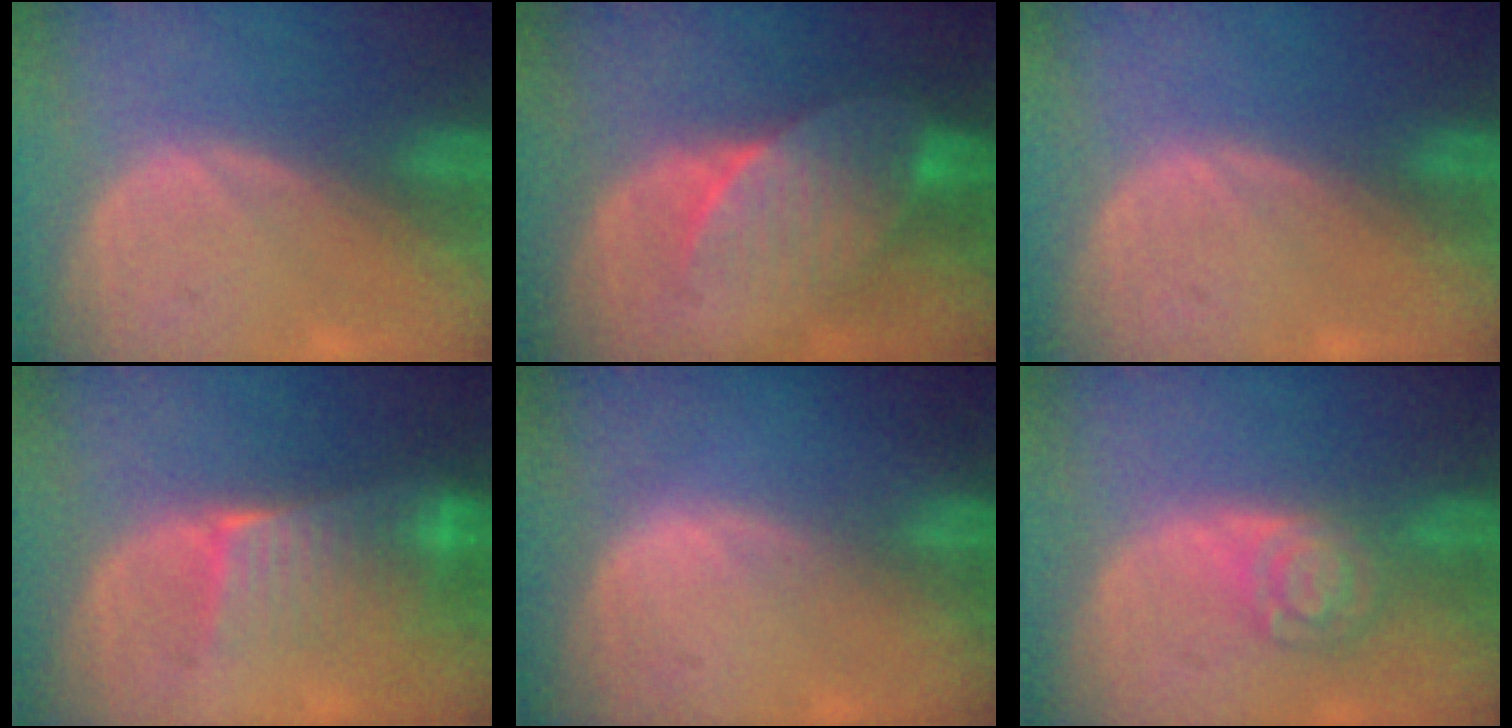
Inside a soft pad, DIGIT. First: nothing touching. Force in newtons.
{"total": 7.4, "press": 6.9, "slide": 2.6}
{"total": 0.0}
{"total": 6.5, "press": 6.1, "slide": 2.4}
{"total": 0.6, "press": 0.6, "slide": 0.1}
{"total": 5.3, "press": 4.6, "slide": 2.6}